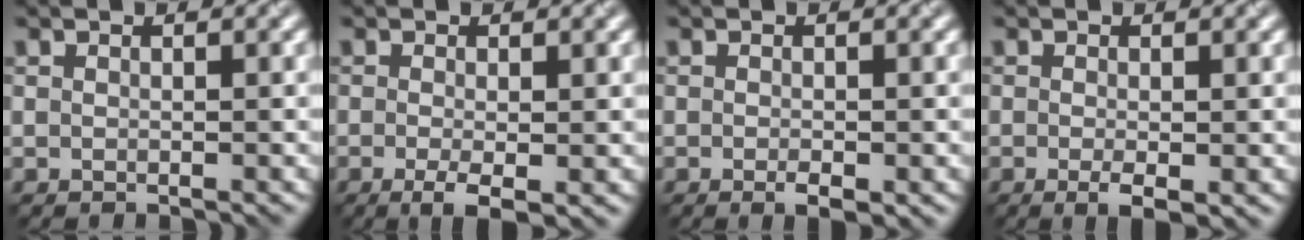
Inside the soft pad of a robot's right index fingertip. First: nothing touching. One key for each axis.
{"total": 2.9, "fx": -0.9, "fy": 0.7, "fz": 2.6, "tx": -0.050, "ty": -0.011, "tz": -0.015}
{"total": 1.5, "fx": -0.6, "fy": 0.4, "fz": 1.3, "tx": -0.021, "ty": -0.004, "tz": -0.008}
{"total": 2.0, "fx": -0.6, "fy": 0.5, "fz": 1.9, "tx": -0.034, "ty": -0.009, "tz": -0.008}